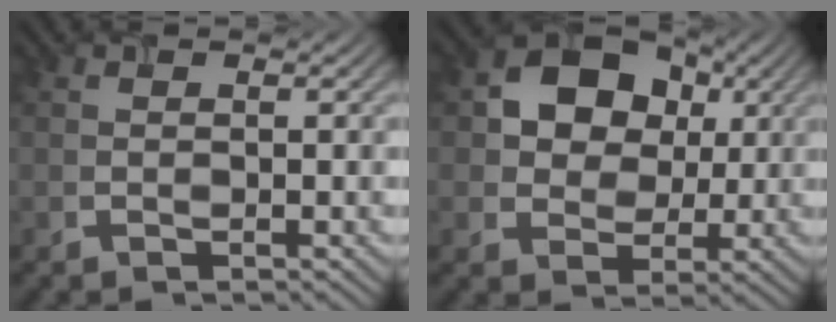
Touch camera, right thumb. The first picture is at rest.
{"total": 9.2, "force": [2.7, 7.6, 4.4], "torque": [-0.100, 0.018, 0.036]}